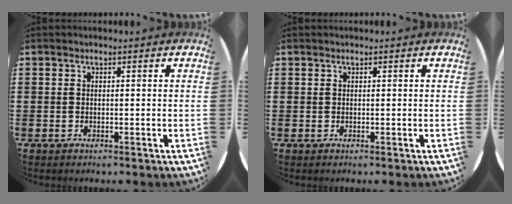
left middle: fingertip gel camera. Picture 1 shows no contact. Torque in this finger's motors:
{"motor_torque": [-1.26, 0.06, -1.01, -0.21]}